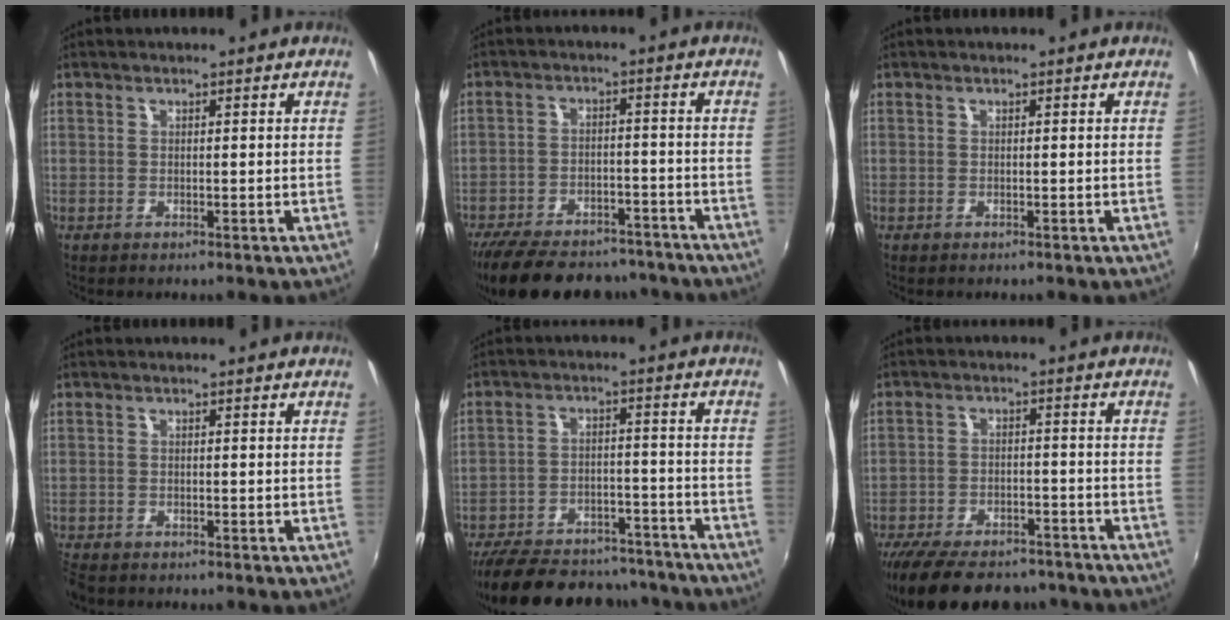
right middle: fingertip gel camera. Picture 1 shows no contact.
{"total": 20.8, "force": [-17.1, 8.2, 8.7], "torque": [-0.191, 0.001, -0.238]}
{"total": 0.0}
{"total": 3.5, "force": [-3.0, 1.2, 1.2], "torque": [-0.037, -0.018, -0.060]}
{"total": 26.0, "force": [-22.1, 9.2, 10.3], "torque": [-0.216, 0.009, -0.298]}
{"total": 18.8, "force": [-15.0, 7.6, 8.4], "torque": [-0.185, -0.012, -0.217]}